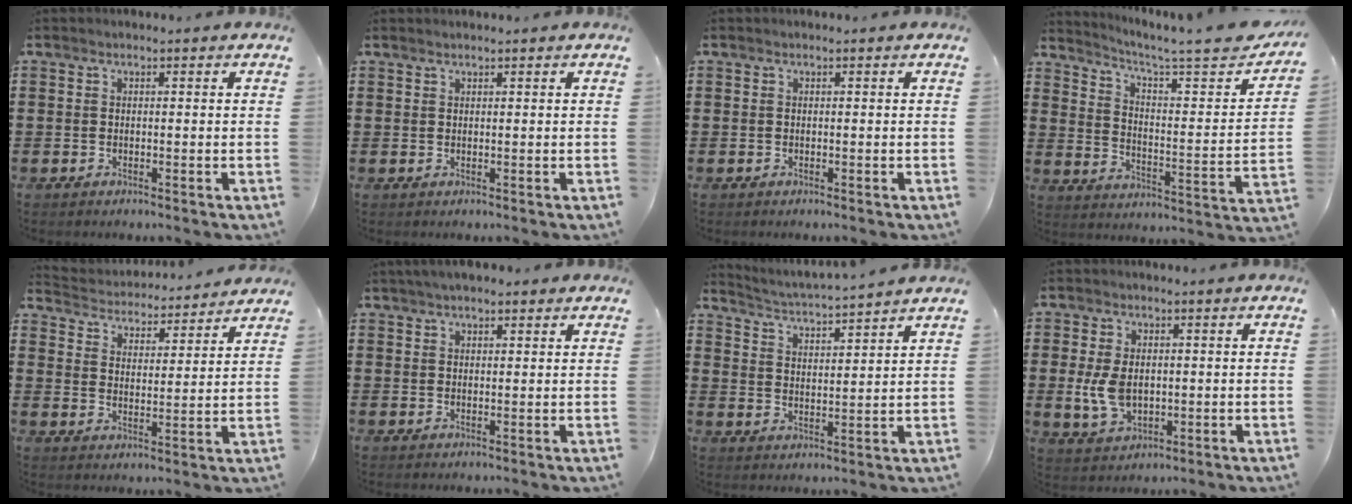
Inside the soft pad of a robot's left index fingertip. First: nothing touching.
{"total": 0.6, "force": [0.5, -0.1, 0.3], "torque": [-0.005, -0.002, 0.010]}
{"total": 0.0}
{"total": 5.1, "force": [4.3, 0.1, 2.8], "torque": [-0.062, -0.042, 0.061]}
{"total": 4.0, "force": [3.9, 0.2, -0.4], "torque": [-0.019, -0.031, 0.063]}
{"total": 2.7, "force": [2.1, 0.8, 1.4], "torque": [-0.030, 0.007, 0.039]}
{"total": 3.6, "force": [3.5, -0.9, 0.3], "torque": [-0.024, -0.031, 0.055]}
{"total": 5.6, "force": [0.1, 3.7, 4.2], "torque": [-0.105, 0.002, -0.002]}